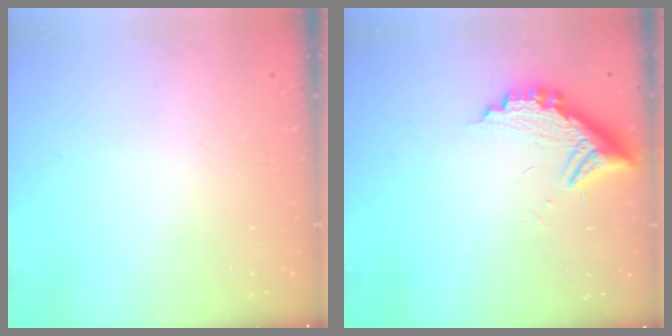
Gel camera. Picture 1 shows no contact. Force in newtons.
{"total": 11.9, "press": 11.9, "slide": 0.7}